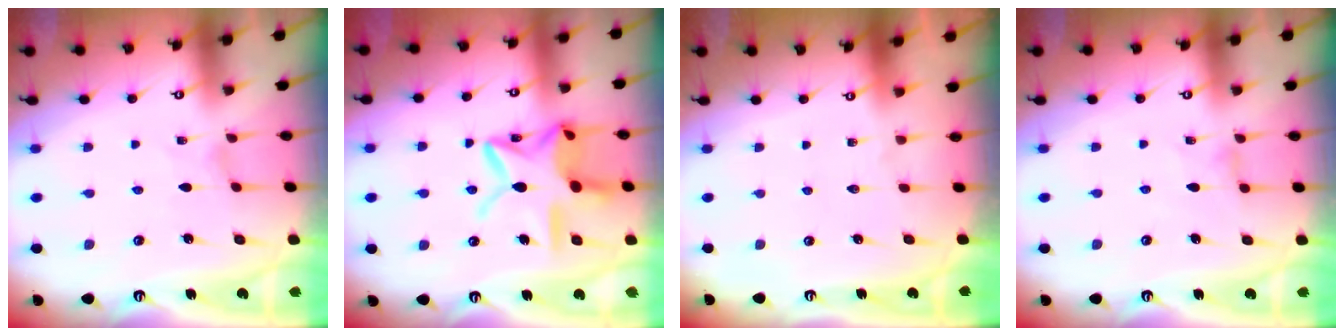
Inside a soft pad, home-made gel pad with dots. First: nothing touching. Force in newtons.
{"total": 17.2, "press": 17.1, "slide": 1.3}
{"total": 0.0}
{"total": 0.8, "press": 0.7, "slide": 0.4}